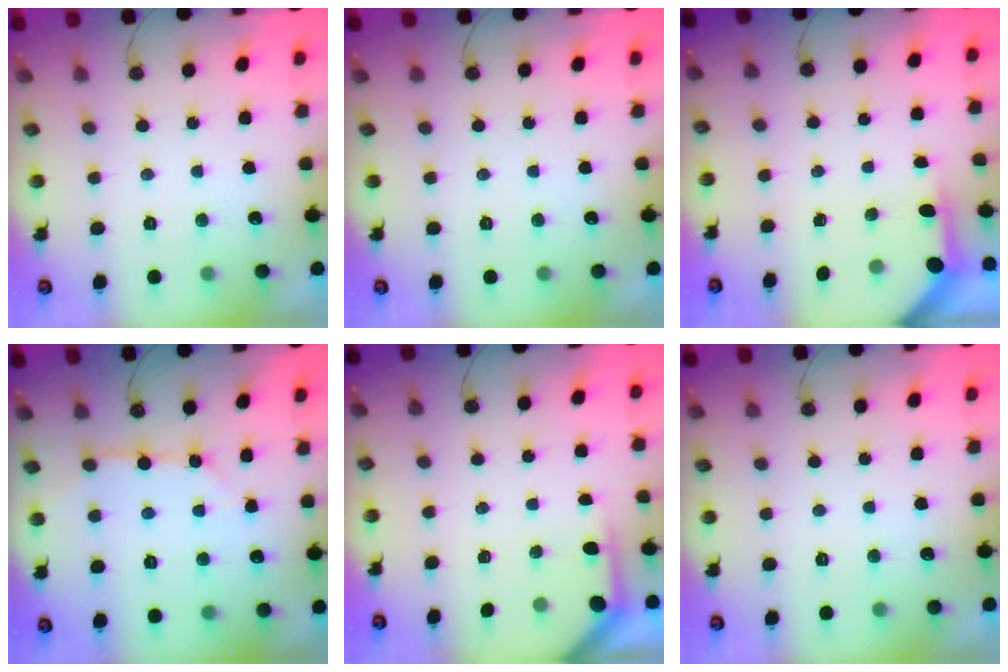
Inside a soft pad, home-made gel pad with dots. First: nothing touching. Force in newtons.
{"total": 0.0}
{"total": 4.0, "press": 4.0, "slide": 0.3}
{"total": 4.9, "press": 4.9, "slide": 0.4}
{"total": 2.2, "press": 2.2, "slide": 0.3}
{"total": 0.0}